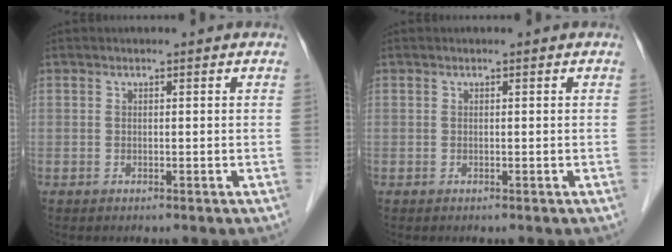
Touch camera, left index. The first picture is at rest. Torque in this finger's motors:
{"motor_torque": [0.00, 0.00, 0.00, 0.00]}